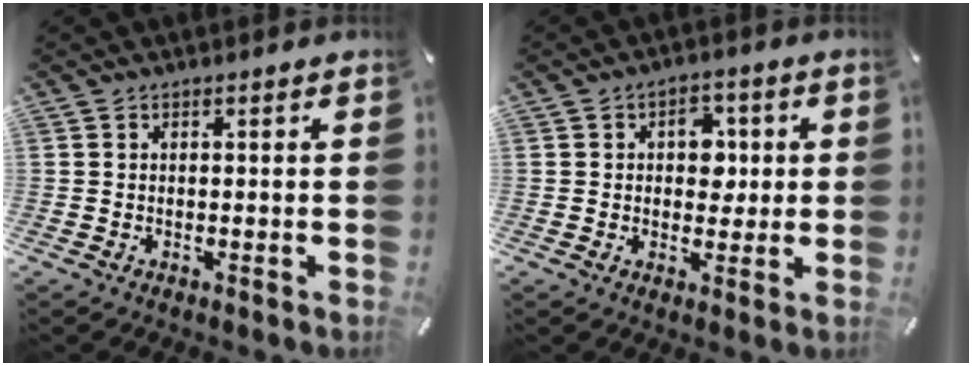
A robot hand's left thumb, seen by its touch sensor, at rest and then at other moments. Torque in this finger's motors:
{"motor_torque": [0.62, 1.38, 0.44, -0.45, 0.16]}